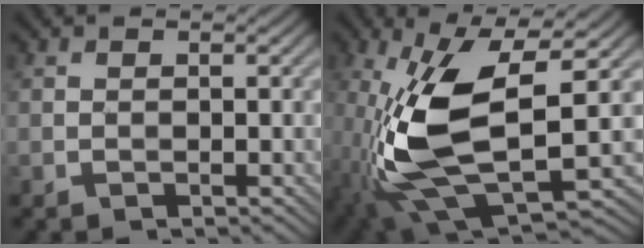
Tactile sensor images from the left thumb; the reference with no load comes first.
{"total": 14.6, "force": [-1.3, 6.2, 13.2], "torque": [-0.290, -0.013, -0.024]}